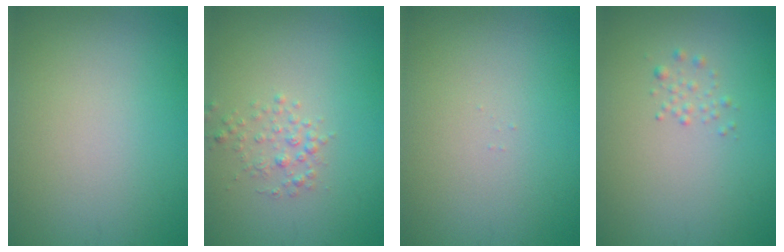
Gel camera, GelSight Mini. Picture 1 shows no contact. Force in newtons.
{"total": 1.5, "press": 1.5, "slide": 0.0}
{"total": 0.0}
{"total": 0.8, "press": 0.8, "slide": 0.0}